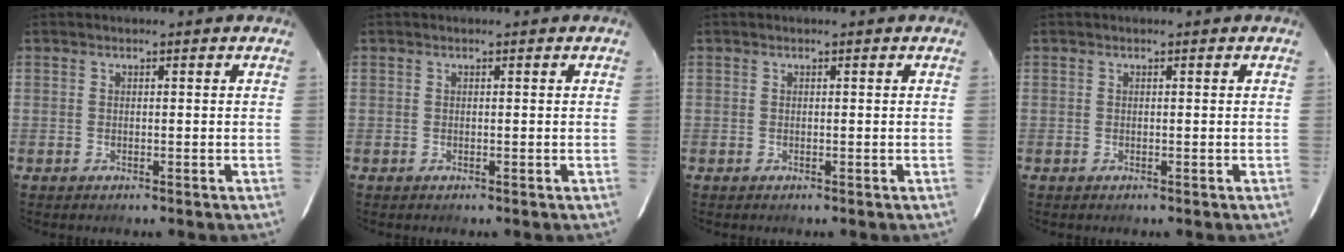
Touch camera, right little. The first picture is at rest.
{"total": 0.0}
{"total": 0.0}
{"total": 0.0}